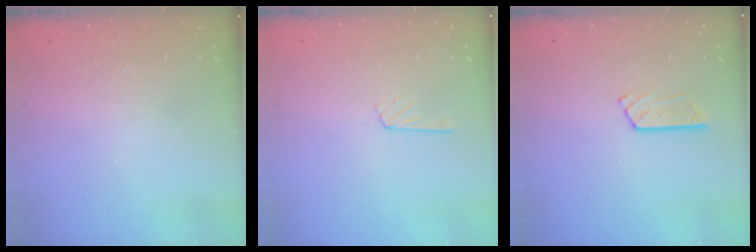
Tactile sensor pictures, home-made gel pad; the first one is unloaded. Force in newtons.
{"total": 3.8, "press": 3.8, "slide": 0.3}
{"total": 5.2, "press": 5.2, "slide": 0.3}